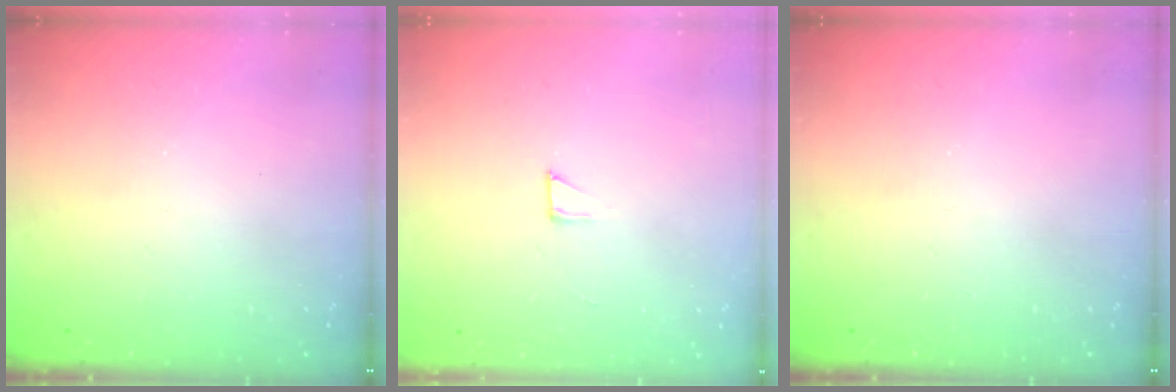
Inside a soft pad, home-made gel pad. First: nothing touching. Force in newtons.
{"total": 2.3, "press": 2.3, "slide": 0.2}
{"total": 0.0}